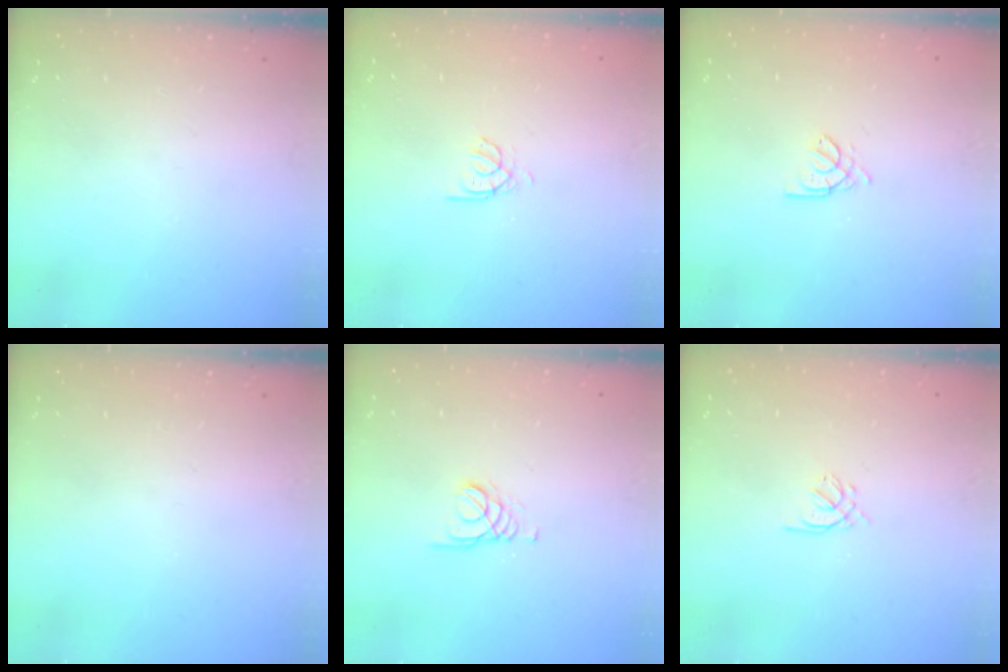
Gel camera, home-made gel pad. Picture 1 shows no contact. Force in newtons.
{"total": 2.4, "press": 2.3, "slide": 0.4}
{"total": 2.0, "press": 2.0, "slide": 0.4}
{"total": 0.0}
{"total": 1.8, "press": 1.8, "slide": 0.2}
{"total": 1.2, "press": 1.0, "slide": 0.5}